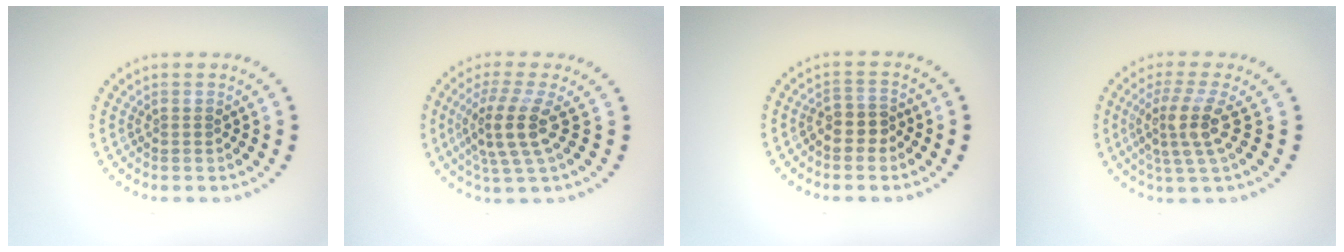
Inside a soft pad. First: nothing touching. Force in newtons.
{"total": 4.1, "press": 3.1, "slide": 2.6}
{"total": 2.4, "press": 2.2, "slide": 1.1}
{"total": 3.9, "press": 2.8, "slide": 2.6}